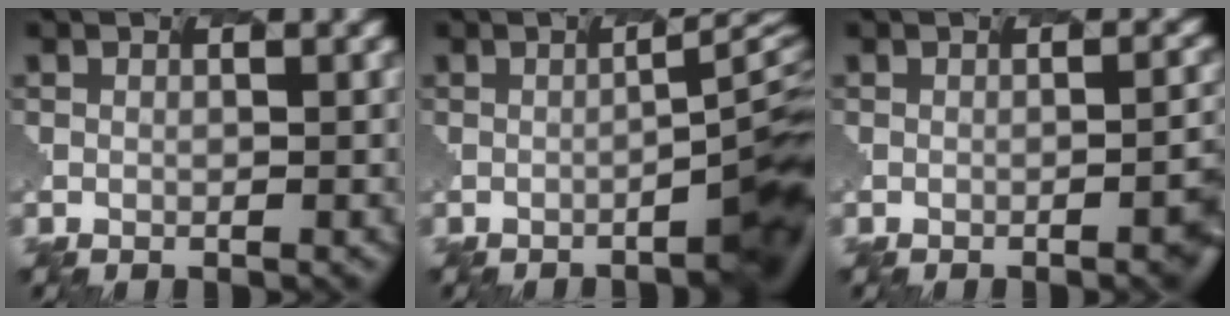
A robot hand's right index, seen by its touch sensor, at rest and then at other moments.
{"total": 6.7, "force": [-2.1, 1.5, 6.2], "torque": [-0.045, 0.019, -0.037]}
{"total": 3.7, "force": [-1.2, 1.2, 3.3], "torque": [-0.028, 0.002, -0.020]}